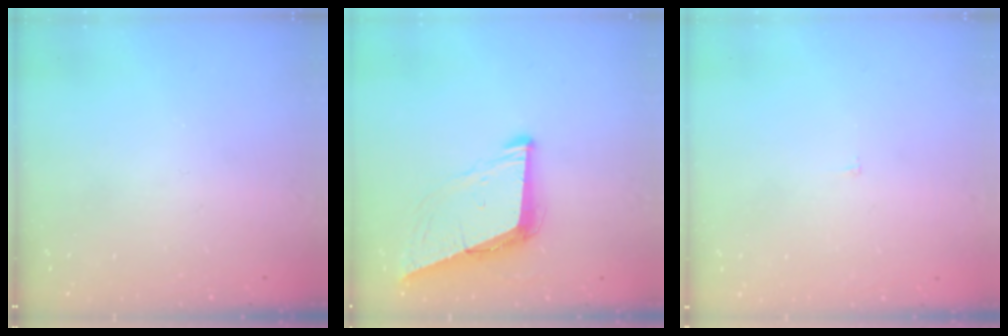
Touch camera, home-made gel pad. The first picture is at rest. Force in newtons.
{"total": 9.1, "press": 8.2, "slide": 3.8}
{"total": 2.2, "press": 2.2, "slide": 0.2}